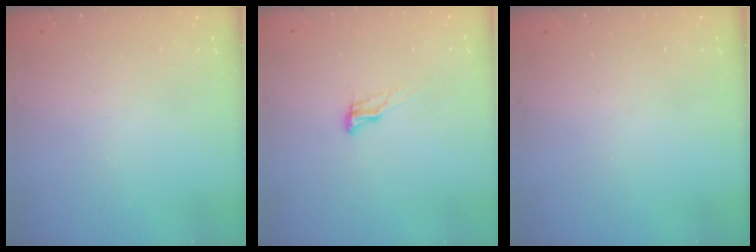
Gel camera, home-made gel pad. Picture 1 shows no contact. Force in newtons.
{"total": 6.5, "press": 6.5, "slide": 0.7}
{"total": 0.0}